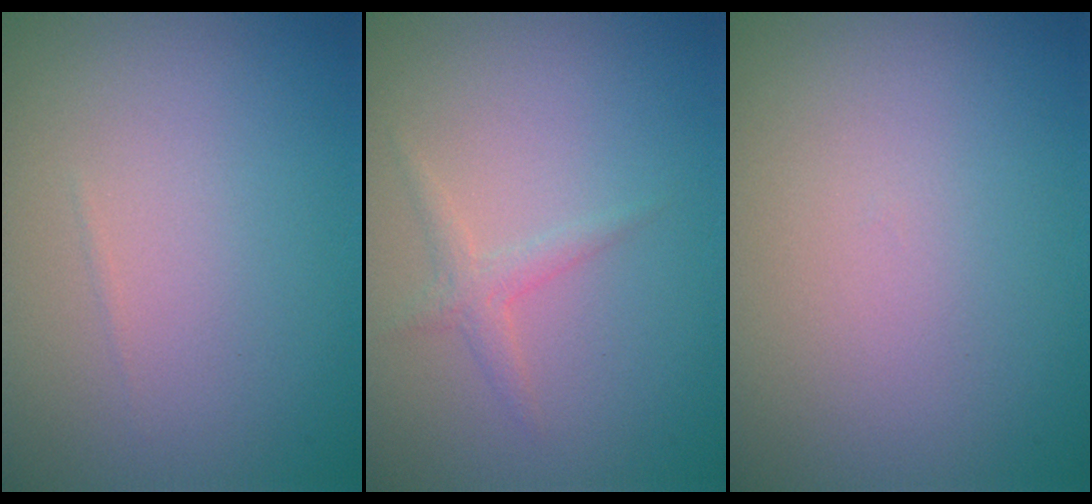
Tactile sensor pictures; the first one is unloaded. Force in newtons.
{"total": 1.4, "press": 1.4, "slide": 0.0}
{"total": 0.0}